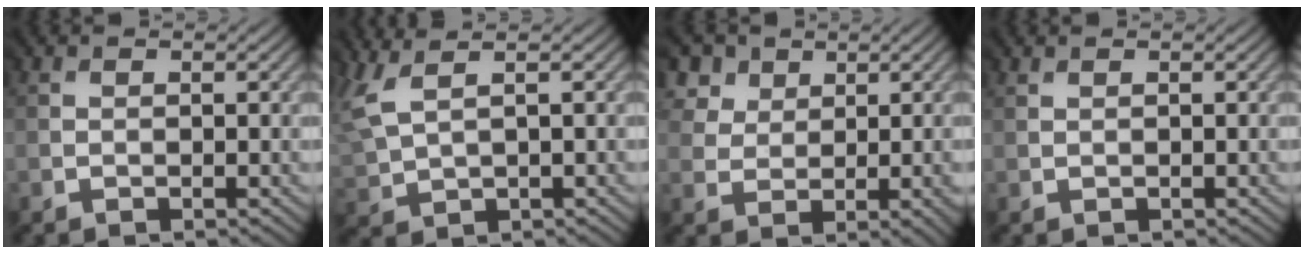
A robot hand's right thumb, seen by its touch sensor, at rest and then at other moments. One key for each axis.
{"total": 4.7, "fx": 3.2, "fy": 1.9, "fz": 2.8, "tx": -0.098, "ty": 0.010, "tz": 0.071}
{"total": 5.7, "fx": 3.5, "fy": 4.2, "fz": 1.5, "tx": -0.056, "ty": 0.017, "tz": 0.064}
{"total": 0.7, "fx": 0.6, "fy": 0.1, "fz": -0.1, "tx": 0.001, "ty": 0.003, "tz": 0.015}